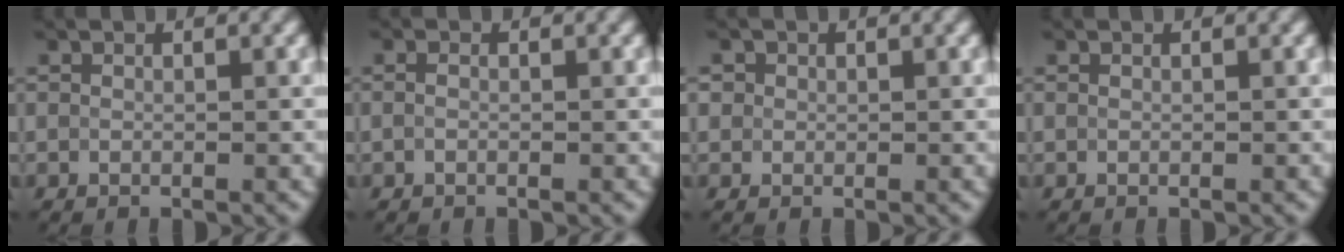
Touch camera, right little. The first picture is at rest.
{"total": 0.6, "force": [-0.1, 0.3, 0.5], "torque": [-0.012, 0.000, -0.004]}
{"total": 1.4, "force": [0.6, 1.2, 0.4], "torque": [-0.003, 0.007, 0.004]}
{"total": 0.0}